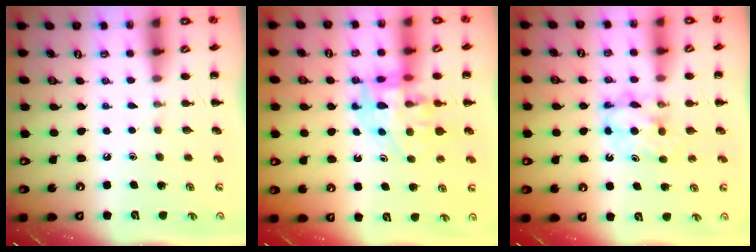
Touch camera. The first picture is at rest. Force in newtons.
{"total": 12.5, "press": 11.9, "slide": 3.7}
{"total": 5.9, "press": 5.8, "slide": 0.8}